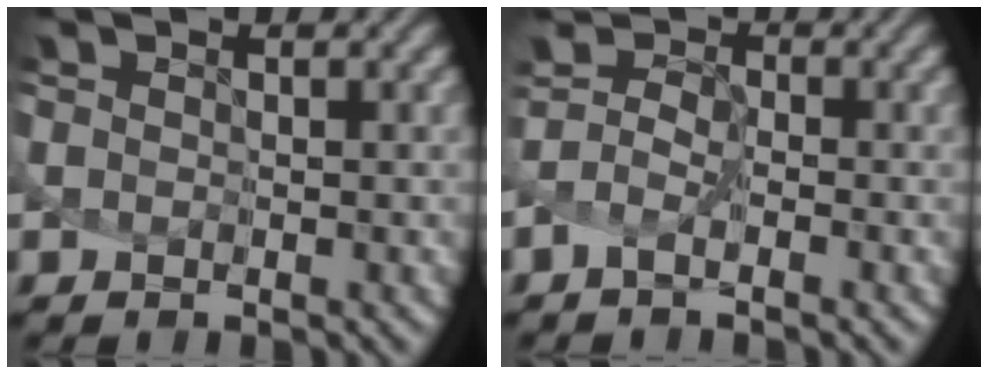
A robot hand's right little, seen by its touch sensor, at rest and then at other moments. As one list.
[{"total": 1.9, "force": [-1.3, 0.4, 1.3], "torque": [-0.033, 0.001, -0.033]}]